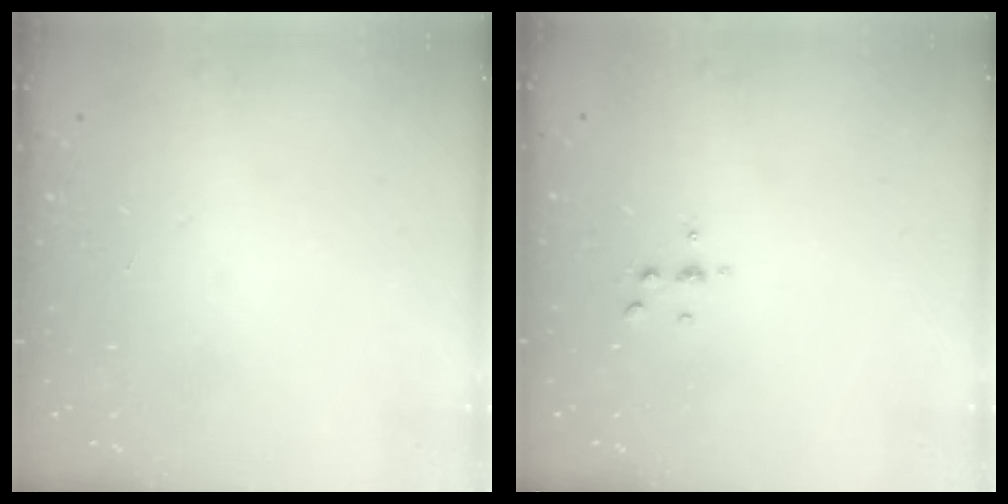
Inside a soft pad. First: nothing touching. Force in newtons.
{"total": 3.6, "press": 3.6, "slide": 0.4}